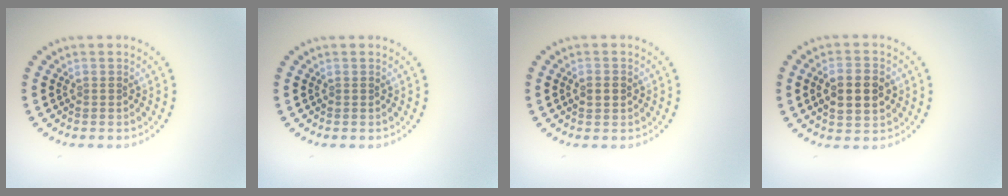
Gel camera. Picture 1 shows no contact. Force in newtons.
{"total": 0.0}
{"total": 1.9, "press": 1.9, "slide": 0.2}
{"total": 4.6, "press": 4.6, "slide": 0.2}